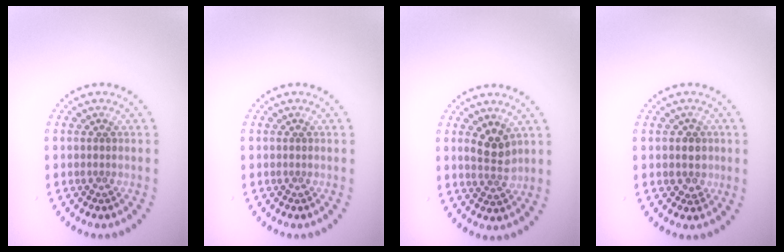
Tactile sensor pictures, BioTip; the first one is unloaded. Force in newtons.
{"total": 0.0}
{"total": 2.4, "press": 2.3, "slide": 0.8}
{"total": 1.5, "press": 1.3, "slide": 0.8}